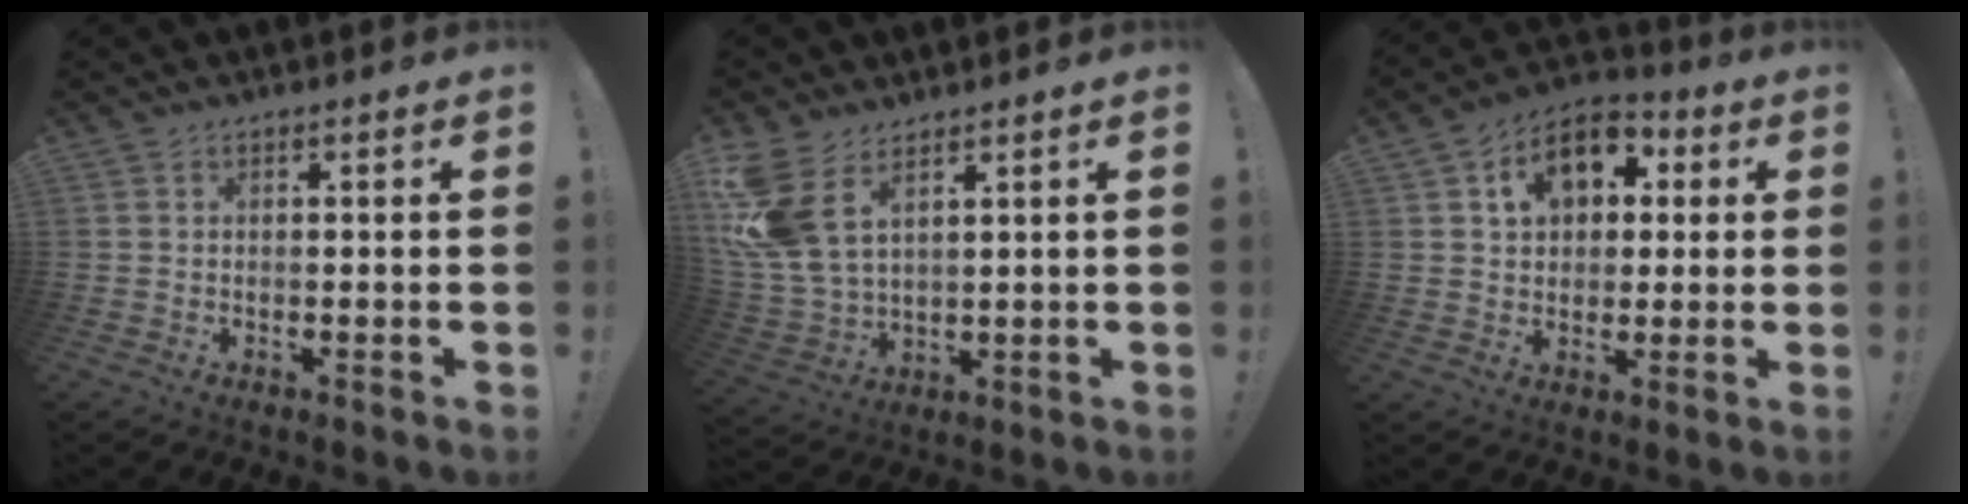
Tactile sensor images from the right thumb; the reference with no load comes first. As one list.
[{"total": 11.9, "force": [6.1, 6.2, 8.1], "torque": [-0.174, -0.033, 0.121]}, {"total": 12.3, "force": [4.7, 8.9, 7.0], "torque": [-0.095, -0.007, 0.086]}]